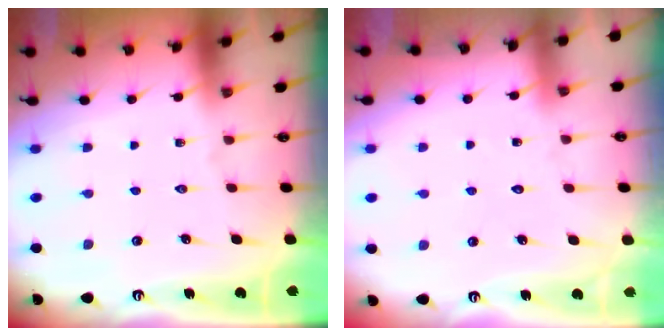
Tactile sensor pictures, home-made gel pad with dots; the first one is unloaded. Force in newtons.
{"total": 4.3, "press": 4.3, "slide": 0.4}